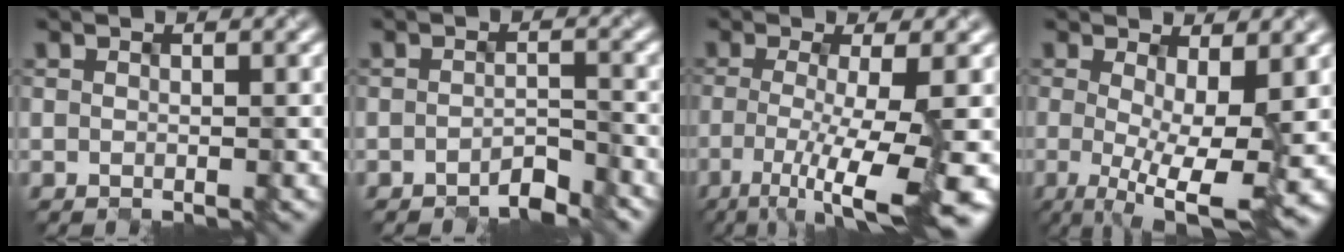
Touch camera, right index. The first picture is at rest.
{"total": 1.9, "force": [-1.8, 0.4, 0.5], "torque": [-0.009, 0.005, -0.031]}
{"total": 8.4, "force": [-2.2, 1.9, 7.8], "torque": [-0.112, -0.019, -0.034]}
{"total": 7.8, "force": [-0.5, 2.2, 7.5], "torque": [-0.111, -0.015, -0.002]}